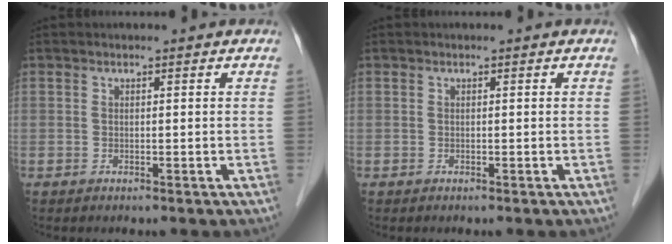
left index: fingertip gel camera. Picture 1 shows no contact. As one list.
[{"total": 0.0}]